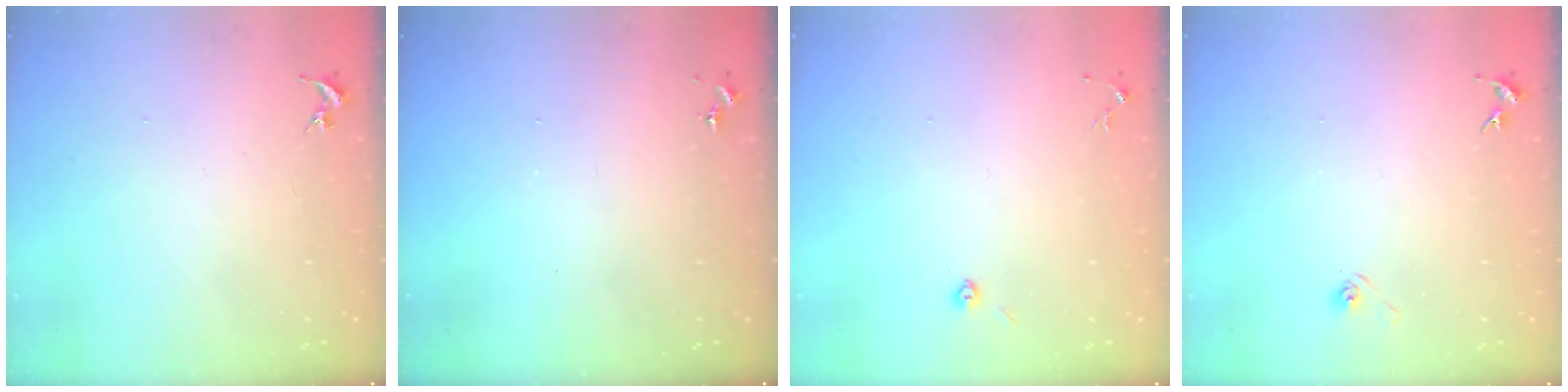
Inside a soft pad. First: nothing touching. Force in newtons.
{"total": 0.0}
{"total": 2.9, "press": 2.8, "slide": 1.0}
{"total": 3.0, "press": 2.5, "slide": 1.7}